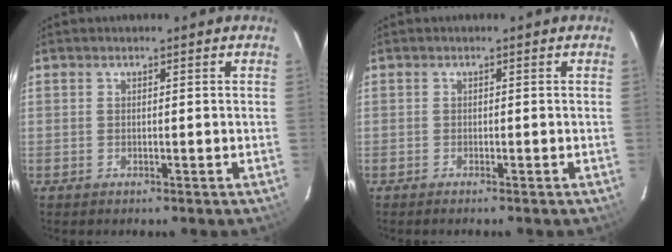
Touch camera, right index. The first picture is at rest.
{"total": 0.7, "force": [-0.7, 0.0, 0.3], "torque": [-0.005, 0.000, -0.013]}